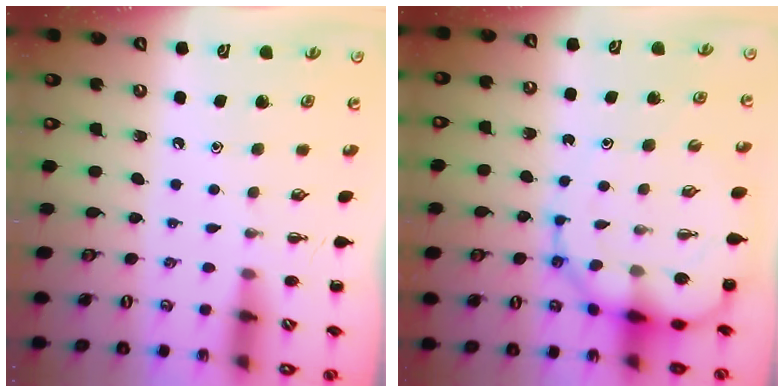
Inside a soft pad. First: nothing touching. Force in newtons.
{"total": 11.7, "press": 11.3, "slide": 3.2}